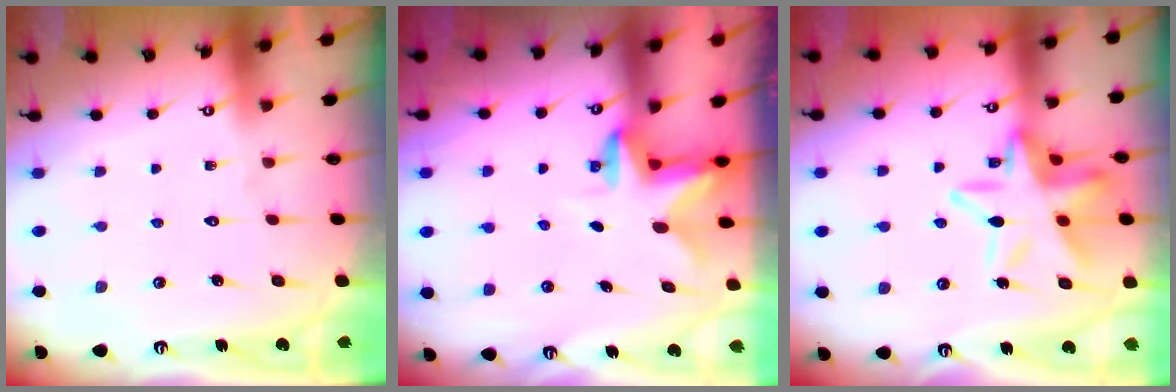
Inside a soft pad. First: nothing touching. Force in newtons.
{"total": 2.7, "press": 2.6, "slide": 0.5}
{"total": 16.9, "press": 16.8, "slide": 1.5}